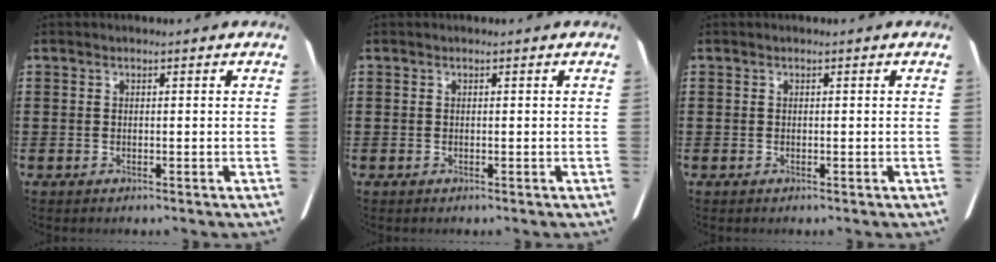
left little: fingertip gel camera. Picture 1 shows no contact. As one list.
[{"total": 0.0}, {"total": 0.0}]